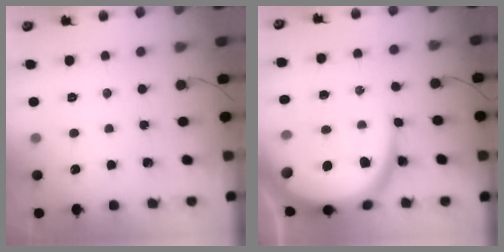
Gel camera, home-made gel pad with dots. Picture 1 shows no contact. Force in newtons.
{"total": 19.7, "press": 19.6, "slide": 1.6}